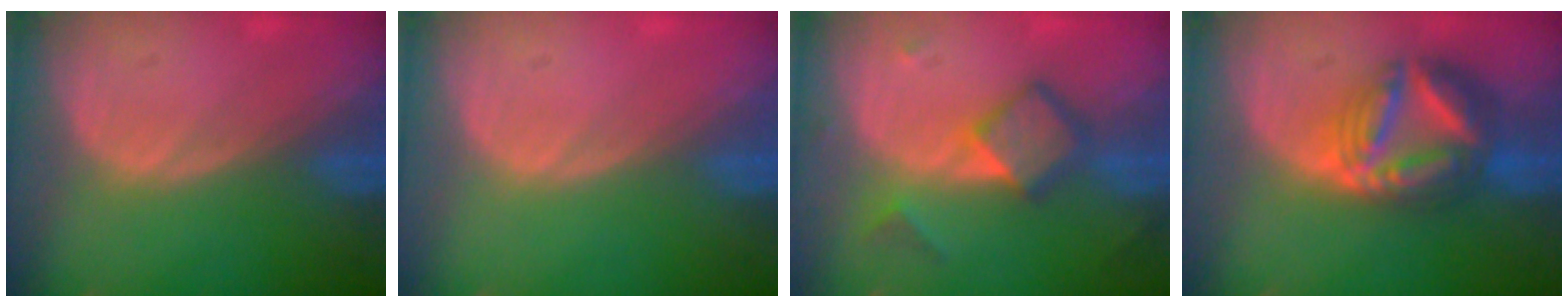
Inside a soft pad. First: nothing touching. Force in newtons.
{"total": 0.0}
{"total": 5.8, "press": 5.8, "slide": 0.1}
{"total": 9.1, "press": 9.1, "slide": 0.8}